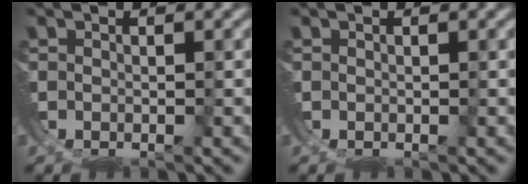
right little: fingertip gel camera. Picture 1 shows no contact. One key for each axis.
{"total": 0.0}